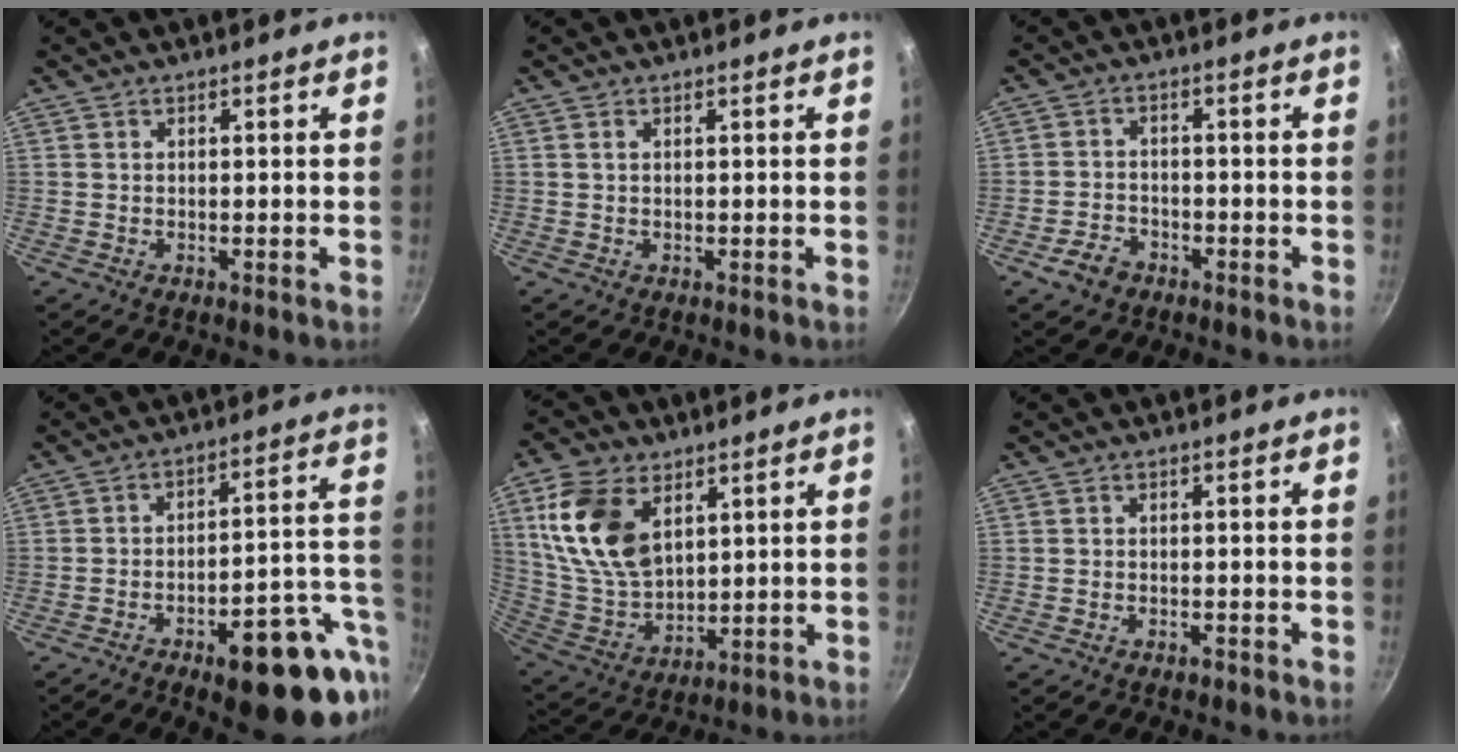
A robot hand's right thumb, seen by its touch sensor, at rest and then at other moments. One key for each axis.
{"total": 0.7, "fx": 0.2, "fy": 0.4, "fz": 0.5, "tx": -0.009, "ty": 0.001, "tz": 0.004}
{"total": 4.6, "fx": -2.9, "fy": 3.2, "fz": 1.9, "tx": -0.027, "ty": 0.030, "tz": -0.049}
{"total": 19.1, "fx": -7.1, "fy": 7.0, "fz": 16.3, "tx": -0.177, "ty": 0.037, "tz": -0.095}
{"total": 16.7, "fx": 6.1, "fy": 10.3, "fz": 11.5, "tx": -0.203, "ty": -0.023, "tz": 0.132}
{"total": 1.2, "fx": -0.9, "fy": 0.6, "fz": 0.5, "tx": -0.013, "ty": 0.008, "tz": -0.013}